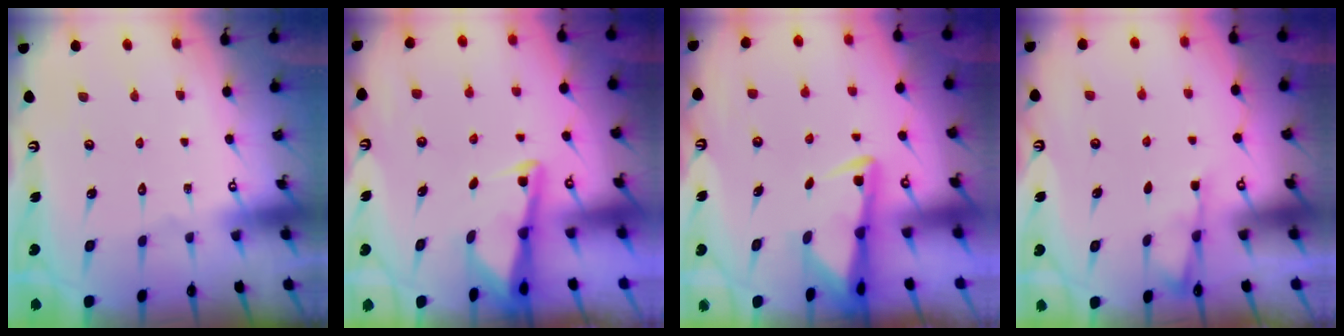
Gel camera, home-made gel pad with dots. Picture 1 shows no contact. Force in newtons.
{"total": 2.9, "press": 2.9, "slide": 0.3}
{"total": 2.9, "press": 2.9, "slide": 0.4}
{"total": 2.6, "press": 2.6, "slide": 0.5}